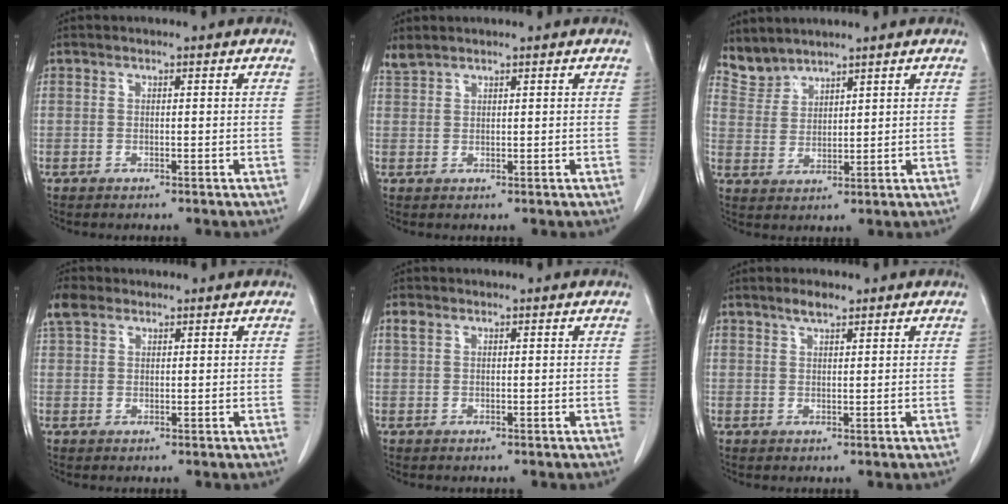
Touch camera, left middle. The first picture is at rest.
{"total": 1.5, "force": [1.5, 0.1, 0.2], "torque": [-0.010, 0.011, 0.038]}
{"total": 3.8, "force": [3.7, 0.9, -0.4], "torque": [0.003, 0.006, 0.086]}
{"total": 3.4, "force": [2.3, 2.1, 1.6], "torque": [-0.040, 0.018, 0.048]}
{"total": 1.1, "force": [0.6, 0.7, 0.6], "torque": [-0.018, 0.013, 0.014]}
{"total": 2.1, "force": [1.7, 0.6, 1.2], "torque": [-0.025, 0.002, 0.030]}